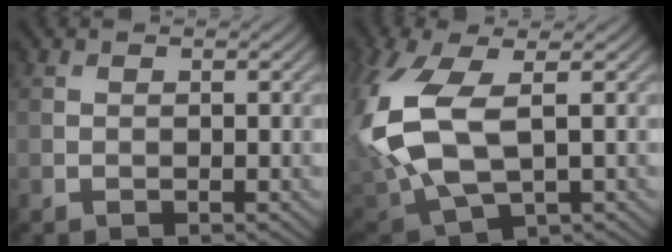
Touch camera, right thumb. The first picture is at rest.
{"total": 13.6, "force": [0.9, 7.1, 11.6], "torque": [-0.305, -0.012, 0.024]}